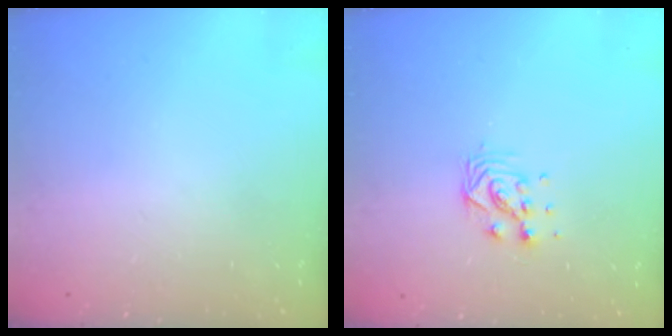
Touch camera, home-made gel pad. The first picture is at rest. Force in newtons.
{"total": 6.1, "press": 6.1, "slide": 0.3}